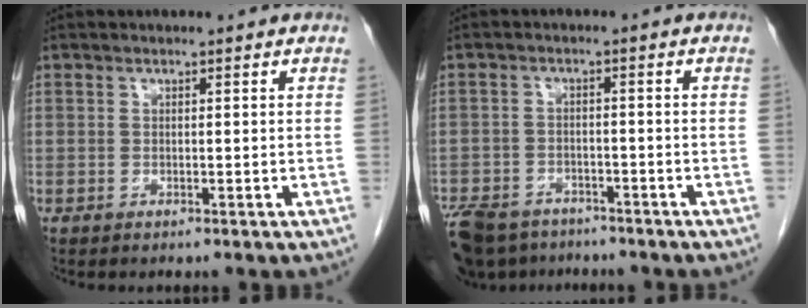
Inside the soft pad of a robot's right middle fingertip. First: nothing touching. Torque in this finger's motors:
{"motor_torque": [1.11, -1.03, 0.94, 0.21]}